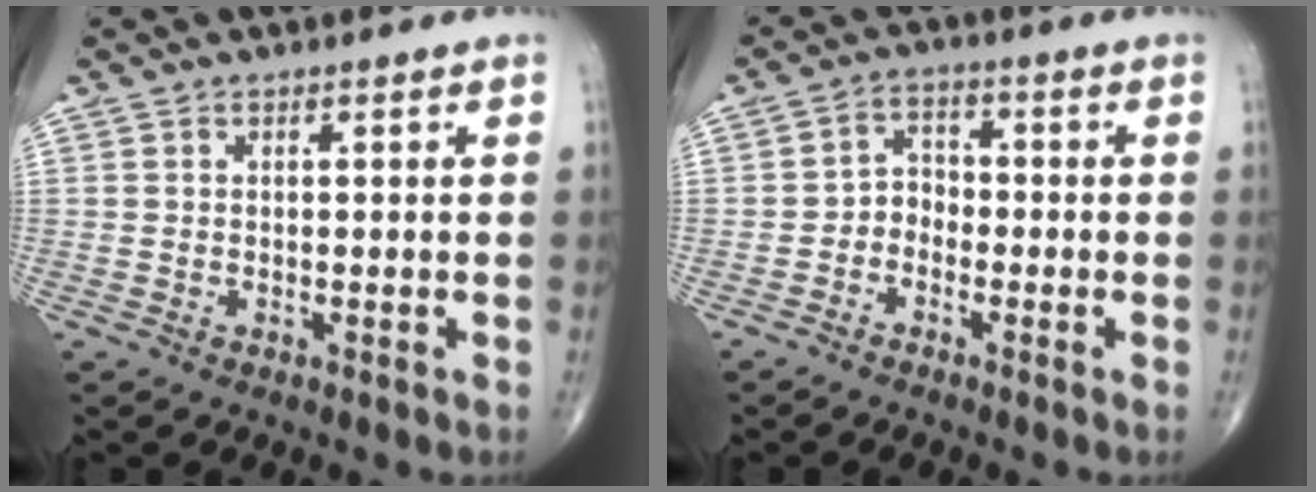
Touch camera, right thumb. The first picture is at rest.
{"total": 3.8, "force": [-1.8, 3.0, 1.7], "torque": [-0.007, 0.024, -0.044]}